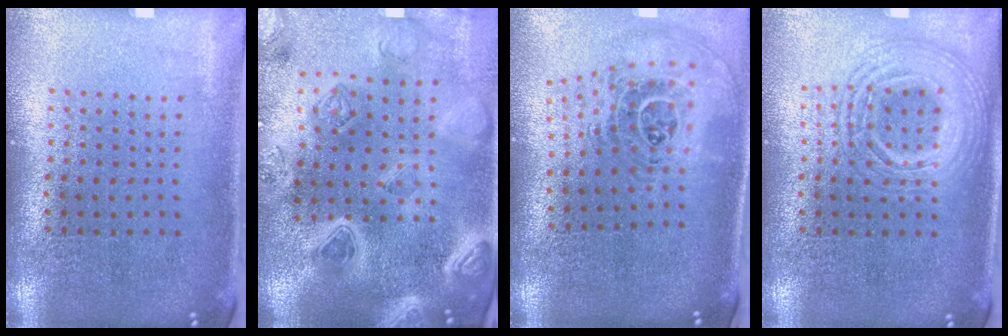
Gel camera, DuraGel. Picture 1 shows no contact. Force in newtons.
{"total": 5.0, "press": 4.2, "slide": 2.7}
{"total": 1.6, "press": 1.4, "slide": 0.8}
{"total": 2.7, "press": 2.7, "slide": 0.3}